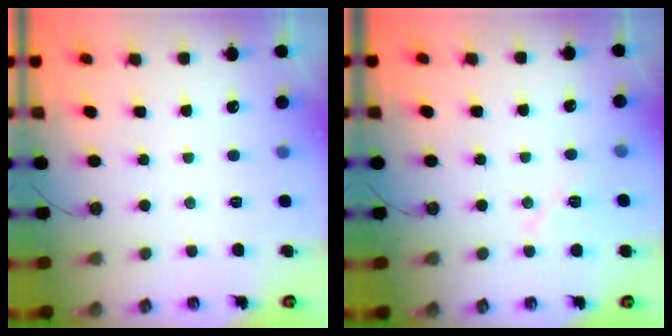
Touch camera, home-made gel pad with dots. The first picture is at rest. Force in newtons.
{"total": 7.0, "press": 7.0, "slide": 0.8}